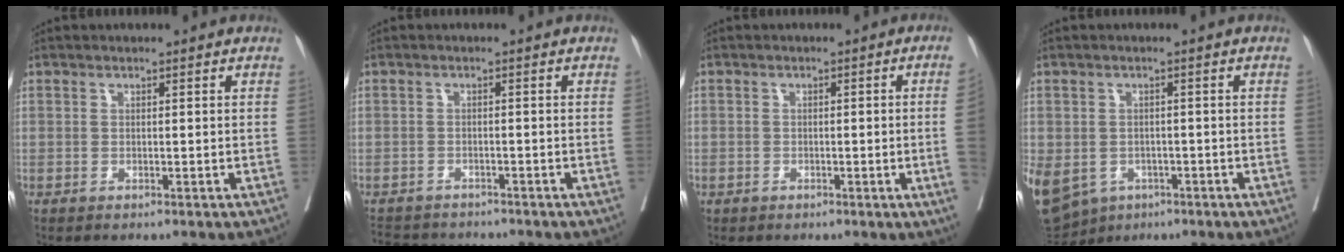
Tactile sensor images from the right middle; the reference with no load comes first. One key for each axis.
{"total": 5.8, "fx": -5.6, "fy": 1.6, "fz": 0.9, "tx": -0.008, "ty": 0.000, "tz": -0.083}
{"total": 3.2, "fx": -0.6, "fy": -0.3, "fz": 3.1, "tx": -0.040, "ty": 0.003, "tz": -0.005}
{"total": 23.8, "fx": -10.2, "fy": 18.7, "fz": 10.5, "tx": -0.367, "ty": -0.026, "tz": -0.144}